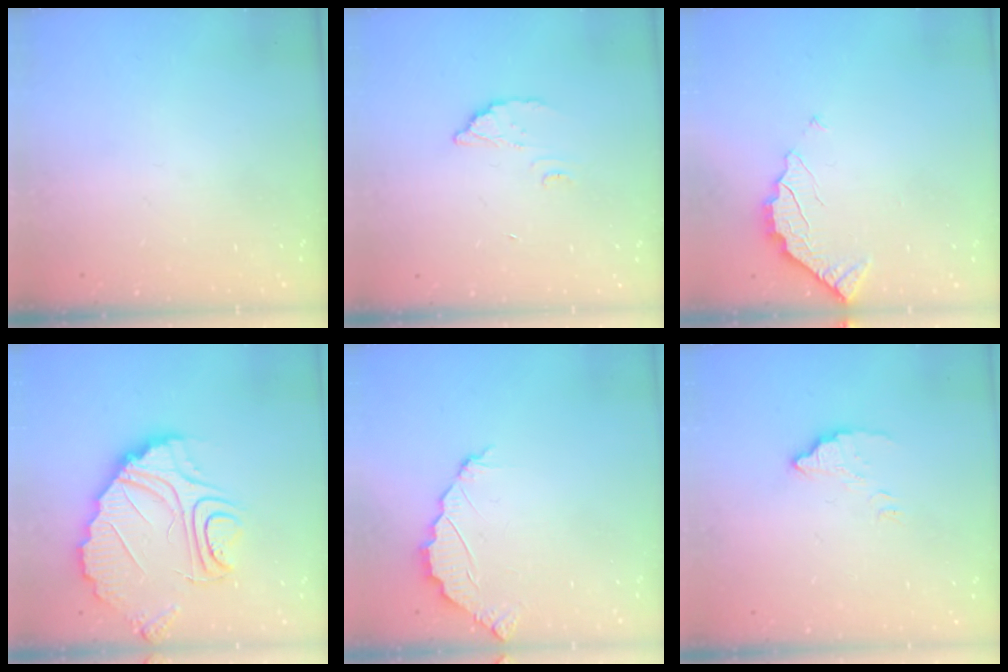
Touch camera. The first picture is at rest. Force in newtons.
{"total": 2.8, "press": 2.8, "slide": 0.2}
{"total": 2.3, "press": 2.3, "slide": 0.2}
{"total": 13.6, "press": 13.6, "slide": 1.2}
{"total": 2.2, "press": 2.2, "slide": 0.2}
{"total": 3.5, "press": 3.5, "slide": 0.1}